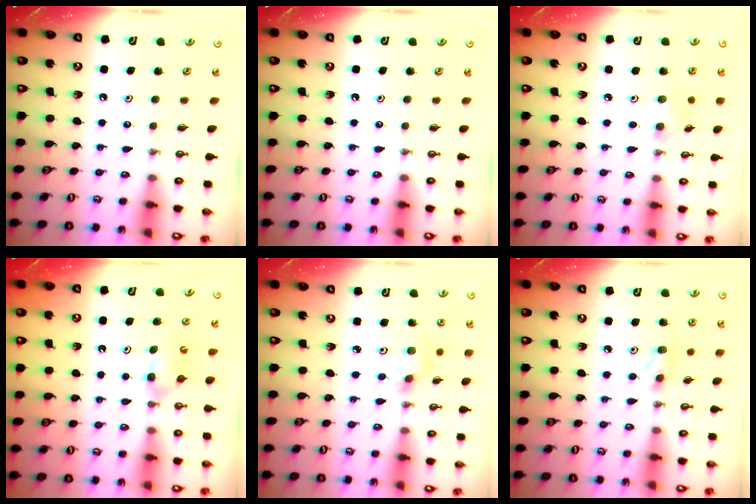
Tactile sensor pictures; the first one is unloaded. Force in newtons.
{"total": 0.0}
{"total": 5.7, "press": 5.4, "slide": 1.8}
{"total": 4.1, "press": 3.9, "slide": 1.2}
{"total": 2.9, "press": 2.6, "slide": 1.4}
{"total": 6.5, "press": 6.3, "slide": 1.7}